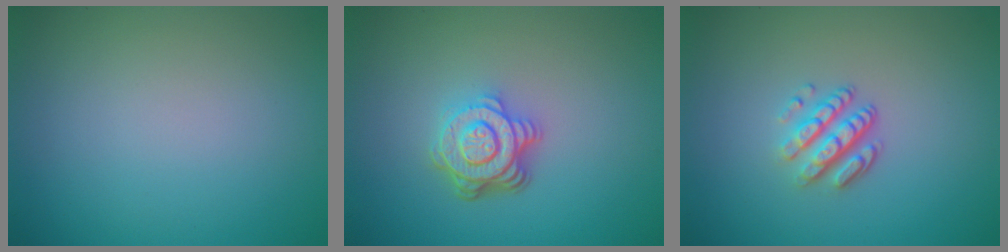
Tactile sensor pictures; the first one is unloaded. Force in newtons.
{"total": 4.6, "press": 3.3, "slide": 3.2}
{"total": 3.4, "press": 2.4, "slide": 2.4}